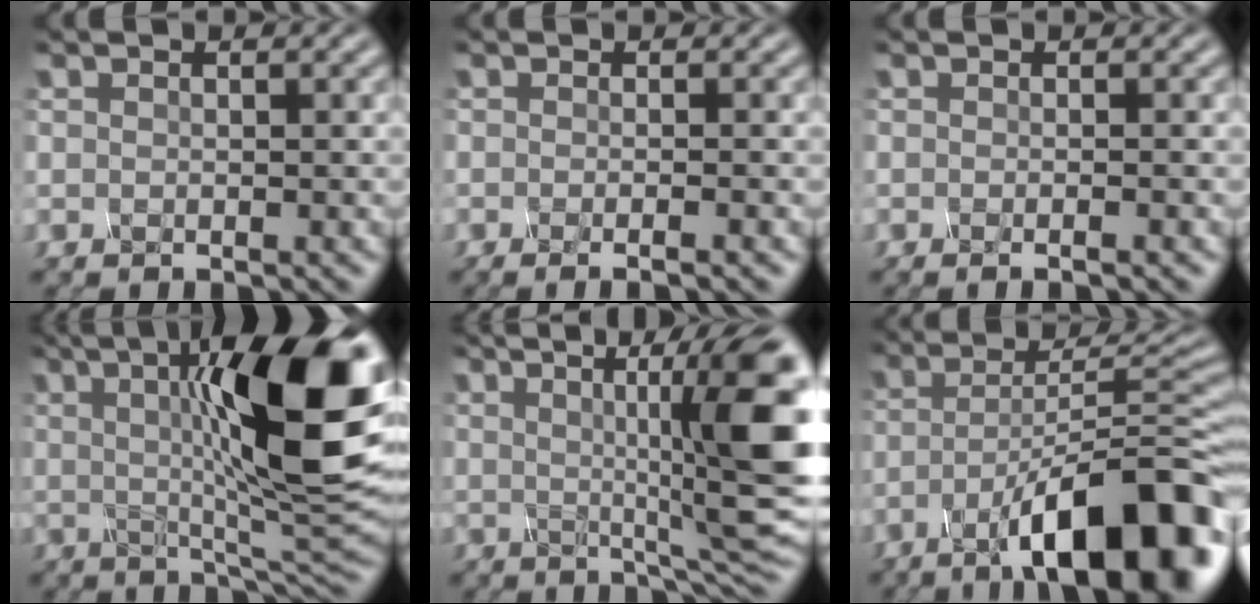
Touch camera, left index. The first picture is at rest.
{"total": 2.5, "force": [-1.4, 0.7, 2.0], "torque": [-0.017, -0.008, -0.012]}
{"total": 2.1, "force": [-0.7, 0.9, 1.8], "torque": [-0.007, -0.004, -0.011]}
{"total": 13.7, "force": [3.2, 2.3, 13.1], "torque": [-0.180, 0.010, 0.068]}
{"total": 10.8, "force": [1.5, 1.5, 10.6], "torque": [-0.132, 0.008, 0.045]}
{"total": 13.0, "force": [-8.1, 4.0, 9.4], "torque": [-0.153, 0.008, -0.119]}